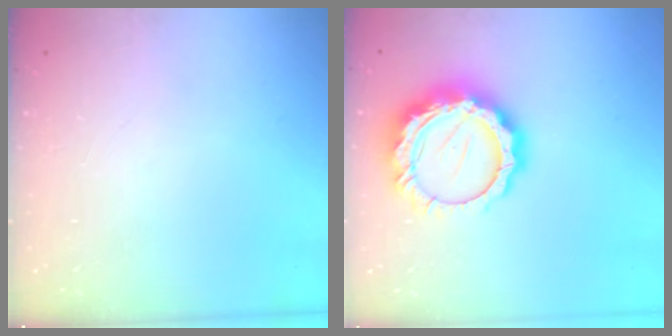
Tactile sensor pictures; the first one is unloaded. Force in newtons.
{"total": 15.4, "press": 15.4, "slide": 1.1}